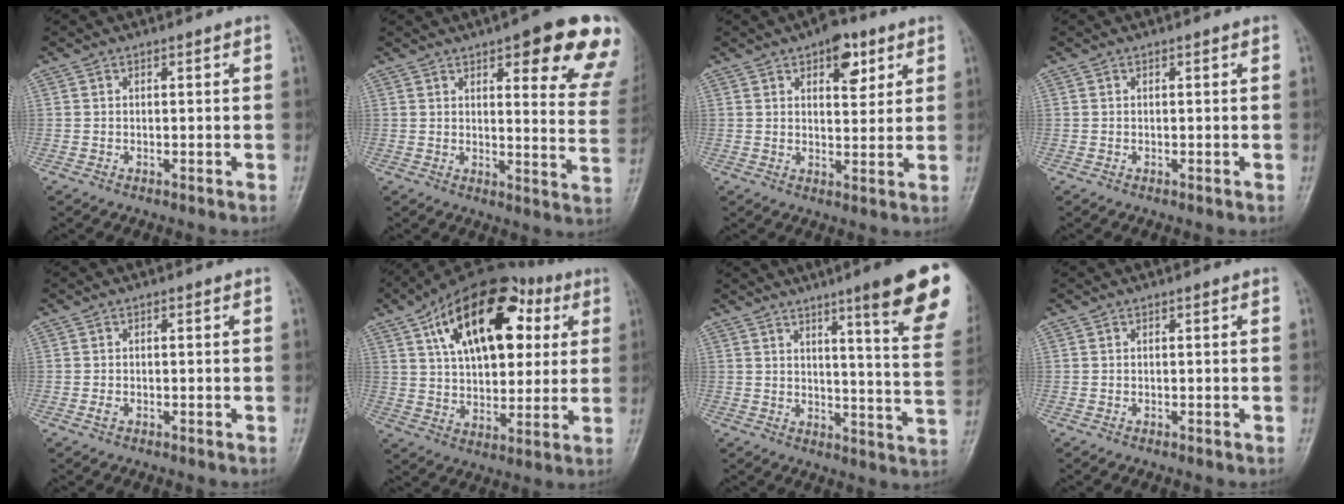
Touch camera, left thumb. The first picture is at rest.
{"total": 17.9, "force": [10.1, 4.8, 14.0], "torque": [-0.138, -0.042, 0.113]}
{"total": 7.3, "force": [3.9, 3.8, 5.0], "torque": [-0.041, -0.015, 0.049]}
{"total": 0.0}
{"total": 1.0, "force": [-0.4, 0.6, 0.7], "torque": [-0.016, -0.001, -0.009]}
{"total": 22.5, "force": [8.1, 12.5, 16.8], "torque": [-0.234, 0.003, 0.123]}
{"total": 18.2, "force": [10.6, 1.6, 14.7], "torque": [-0.165, -0.052, 0.130]}
{"total": 0.0}